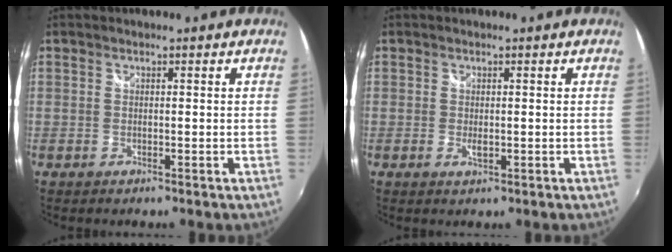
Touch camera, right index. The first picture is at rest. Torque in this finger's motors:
{"motor_torque": [0.16, 0.04, 0.14, 0.03]}